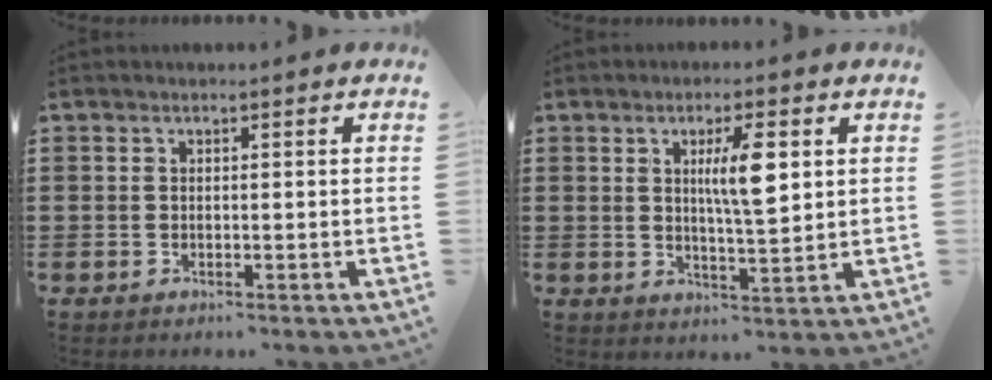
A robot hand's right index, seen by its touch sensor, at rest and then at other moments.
{"total": 6.7, "force": [2.0, 1.4, 6.2], "torque": [-0.109, 0.000, 0.026]}